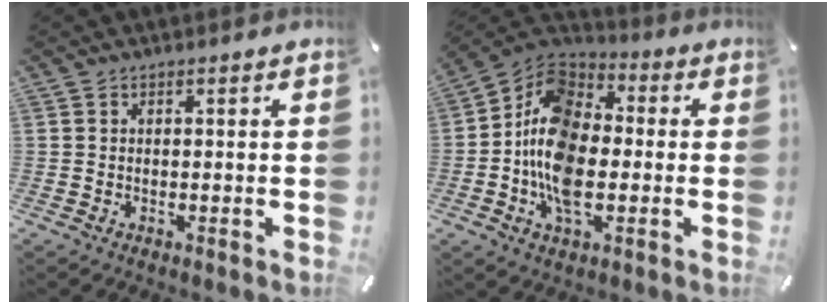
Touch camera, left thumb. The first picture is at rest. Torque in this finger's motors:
{"motor_torque": [0.35, 2.17, 2.19, 0.25, 0.38]}